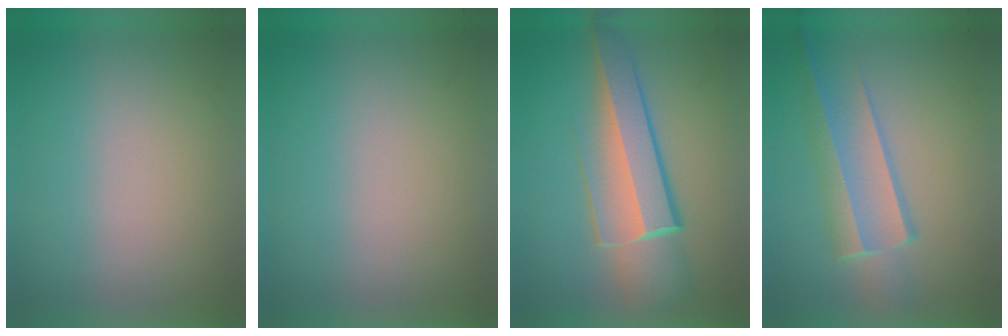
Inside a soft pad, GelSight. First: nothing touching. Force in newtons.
{"total": 0.0}
{"total": 6.1}
{"total": 3.1}